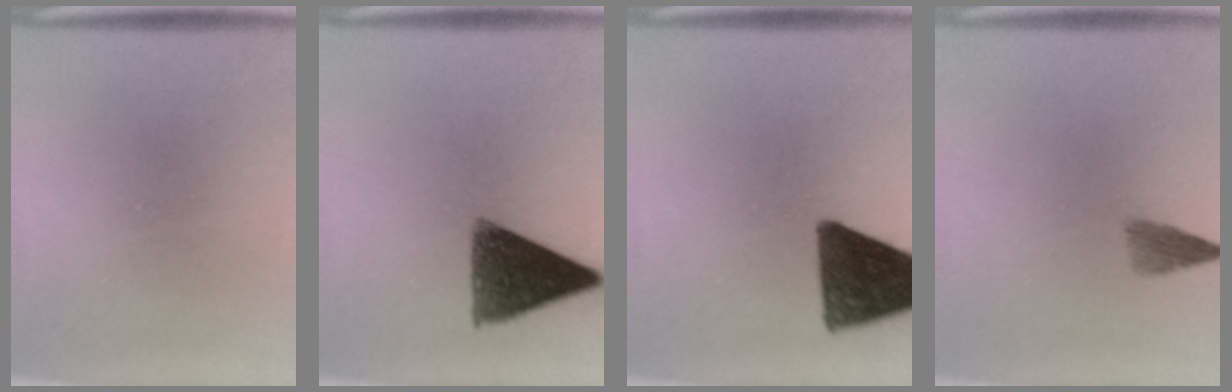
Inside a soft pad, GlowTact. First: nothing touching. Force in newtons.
{"total": 11.7}
{"total": 13.1}
{"total": 2.2}